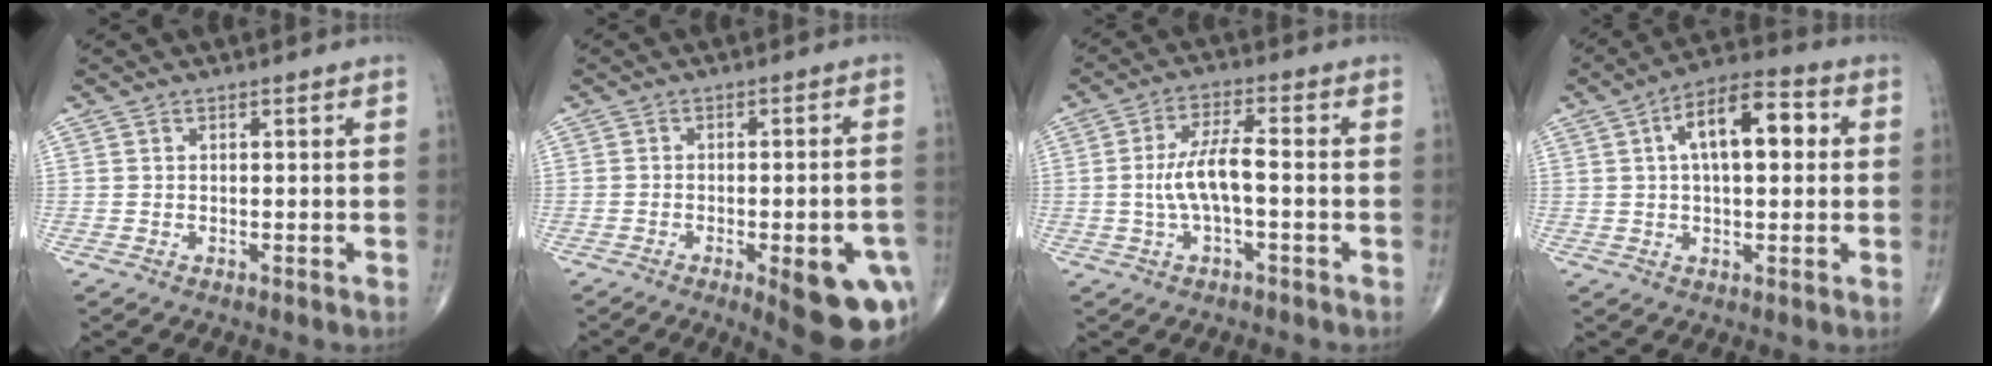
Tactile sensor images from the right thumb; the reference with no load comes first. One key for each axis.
{"total": 14.4, "fx": -5.6, "fy": 4.7, "fz": 12.4, "tx": -0.099, "ty": 0.018, "tz": -0.053}
{"total": 7.3, "fx": -1.0, "fy": 2.2, "fz": 6.9, "tx": -0.145, "ty": 0.022, "tz": -0.022}
{"total": 12.1, "fx": 2.5, "fy": 5.6, "fz": 10.4, "tx": -0.157, "ty": 0.025, "tz": 0.032}